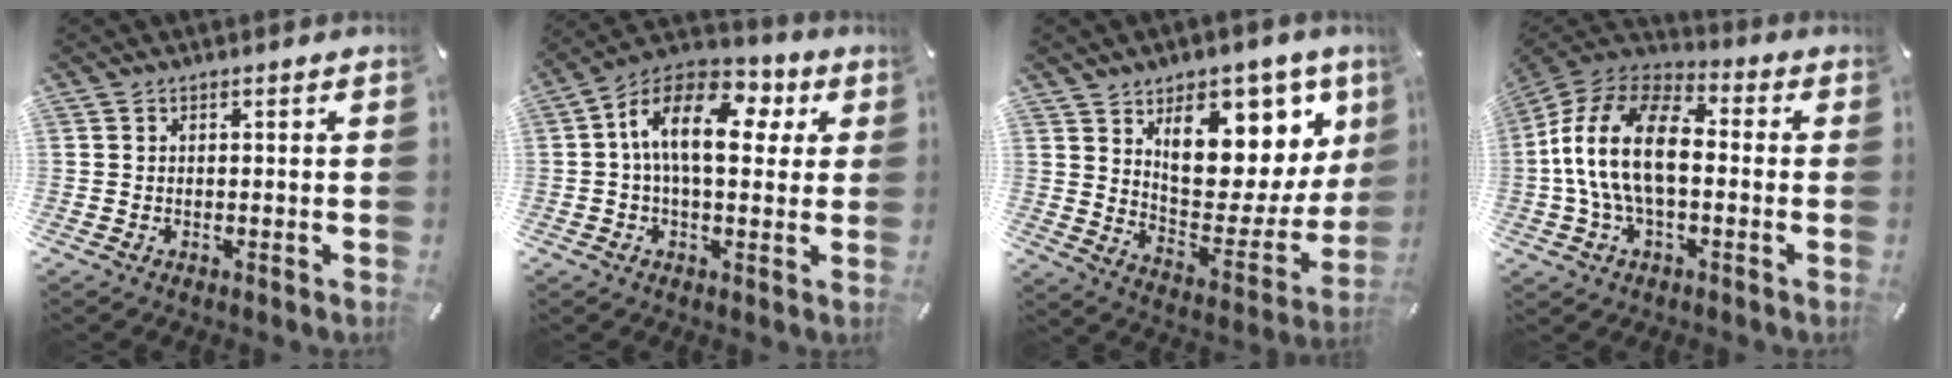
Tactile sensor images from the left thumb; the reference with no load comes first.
{"total": 15.9, "force": [3.3, 8.8, 12.9], "torque": [-0.228, 0.000, 0.056]}
{"total": 17.3, "force": [10.3, 9.6, 10.0], "torque": [-0.125, -0.098, 0.174]}
{"total": 17.6, "force": [-1.3, 10.3, 14.2], "torque": [-0.297, 0.017, -0.028]}